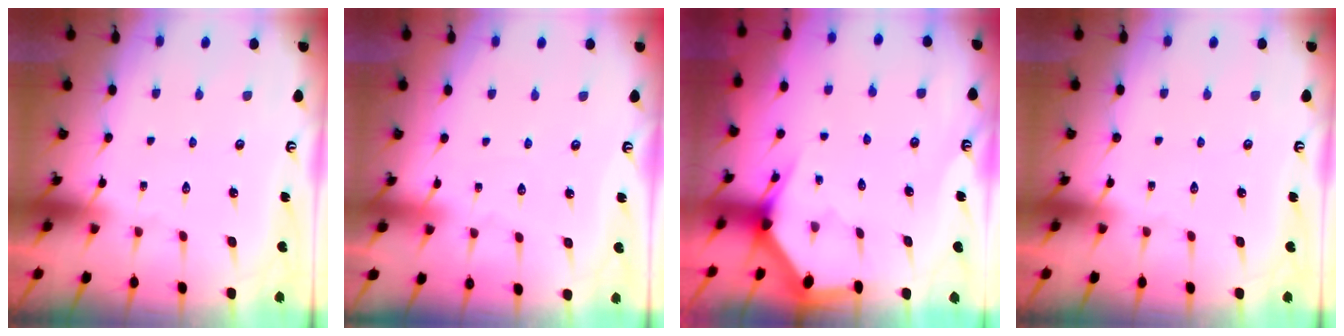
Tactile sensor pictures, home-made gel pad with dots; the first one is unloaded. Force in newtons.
{"total": 1.8, "press": 1.7, "slide": 0.2}
{"total": 3.2, "press": 3.2, "slide": 0.0}
{"total": 0.0}